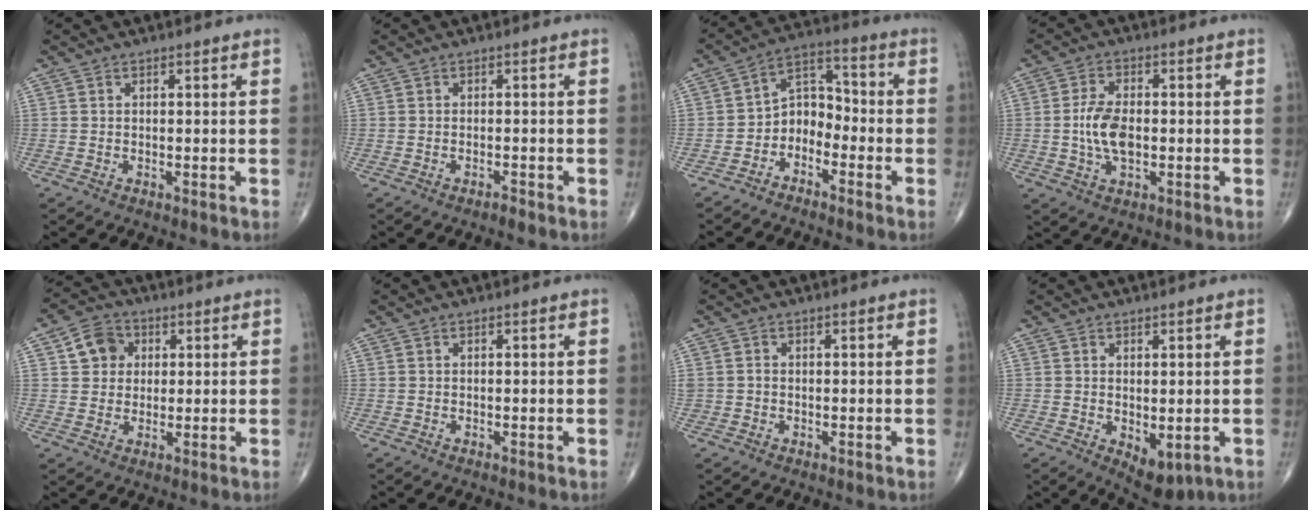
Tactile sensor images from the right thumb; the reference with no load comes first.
{"total": 1.1, "force": [-0.9, 0.2, 0.6], "torque": [-0.015, 0.004, -0.017]}
{"total": 7.1, "force": [-3.4, 5.1, 3.7], "torque": [-0.036, 0.056, -0.076]}
{"total": 7.6, "force": [-0.6, 4.1, 6.4], "torque": [-0.123, 0.003, -0.013]}
{"total": 6.7, "force": [1.9, 5.8, 2.7], "torque": [-0.020, 0.001, 0.027]}
{"total": 0.0}
{"total": 1.0, "force": [-0.1, 0.9, 0.4], "torque": [-0.002, 0.003, 0.000]}
{"total": 6.1, "force": [-1.3, 3.1, 5.0], "torque": [-0.058, -0.008, -0.003]}